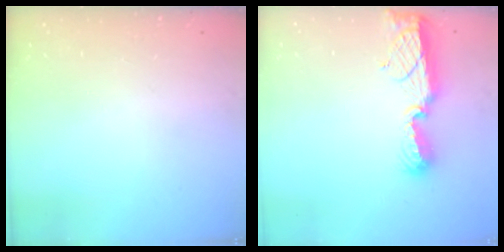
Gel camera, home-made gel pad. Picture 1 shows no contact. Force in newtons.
{"total": 9.9, "press": 9.9, "slide": 0.8}